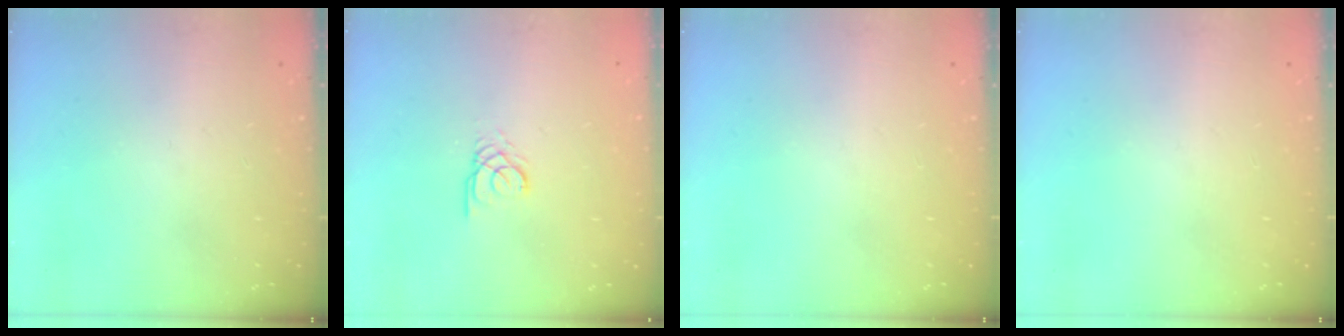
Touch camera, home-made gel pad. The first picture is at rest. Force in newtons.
{"total": 2.3, "press": 2.3, "slide": 0.2}
{"total": 0.0}
{"total": 0.0}